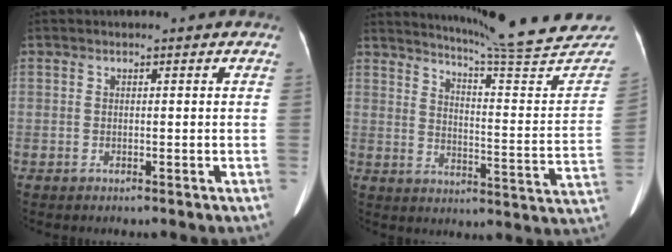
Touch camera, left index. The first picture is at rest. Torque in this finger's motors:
{"motor_torque": [0.00, -2.14, -0.04, 0.04]}